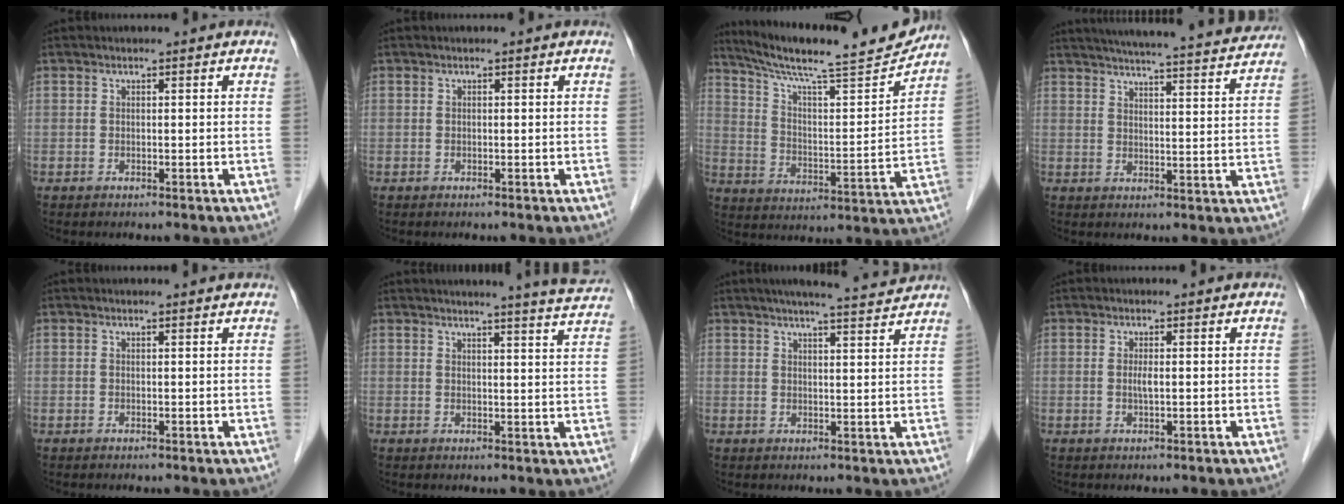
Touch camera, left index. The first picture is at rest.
{"total": 0.0}
{"total": 19.0, "force": [17.4, 0.3, 7.6], "torque": [-0.132, -0.019, 0.267]}
{"total": 22.4, "force": [20.8, 1.1, 8.4], "torque": [-0.130, -0.015, 0.261]}
{"total": 1.5, "force": [1.5, 0.0, 0.4], "torque": [-0.012, 0.005, 0.016]}
{"total": 9.8, "force": [9.2, -1.2, 3.2], "torque": [-0.044, -0.032, 0.091]}
{"total": 8.9, "force": [8.0, -0.4, 3.7], "torque": [-0.057, 0.010, 0.102]}
{"total": 1.2, "force": [0.1, 0.1, 1.2], "torque": [-0.028, -0.001, 0.002]}